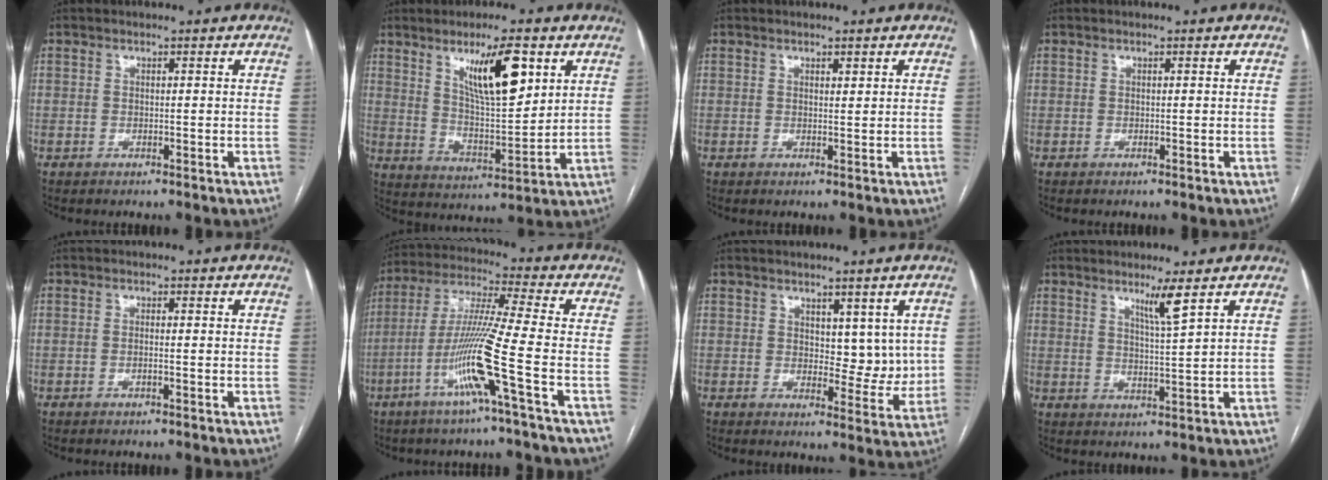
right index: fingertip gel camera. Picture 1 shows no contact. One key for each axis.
{"total": 11.5, "fx": 5.6, "fy": 2.3, "fz": 9.8, "tx": -0.172, "ty": -0.003, "tz": 0.104}
{"total": 0.7, "fx": 0.7, "fy": 0.0, "fz": 0.4, "tx": -0.008, "ty": -0.003, "tz": 0.011}
{"total": 0.0}
{"total": 0.7, "fx": -0.3, "fy": 0.0, "fz": 0.7, "tx": -0.014, "ty": 0.001, "tz": -0.004}
{"total": 12.6, "fx": -4.9, "fy": -2.2, "fz": 11.4, "tx": -0.228, "ty": -0.010, "tz": -0.100}
{"total": 5.3, "fx": 2.1, "fy": 3.1, "fz": 3.7, "tx": -0.037, "ty": -0.002, "tz": 0.034}
{"total": 3.9, "fx": 2.6, "fy": -1.2, "fz": 2.6, "tx": -0.050, "ty": -0.015, "tz": 0.051}